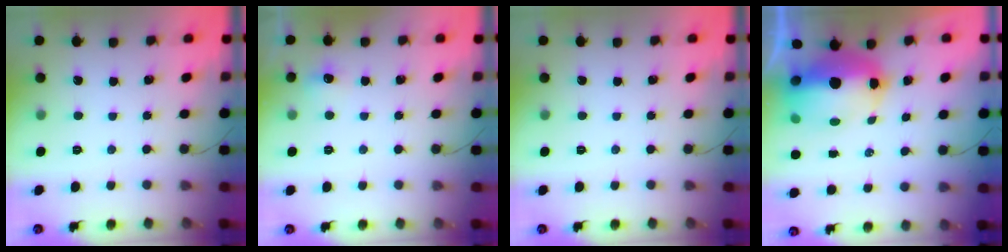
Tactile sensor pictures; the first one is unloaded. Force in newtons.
{"total": 5.3, "press": 5.0, "slide": 1.7}
{"total": 0.0}
{"total": 14.3, "press": 14.1, "slide": 2.3}